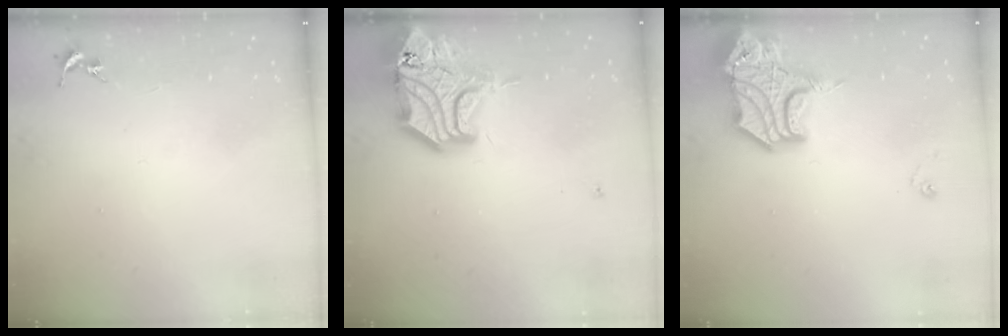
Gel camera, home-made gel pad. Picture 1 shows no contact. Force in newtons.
{"total": 23.5, "press": 23.3, "slide": 3.4}
{"total": 17.1, "press": 16.9, "slide": 2.2}